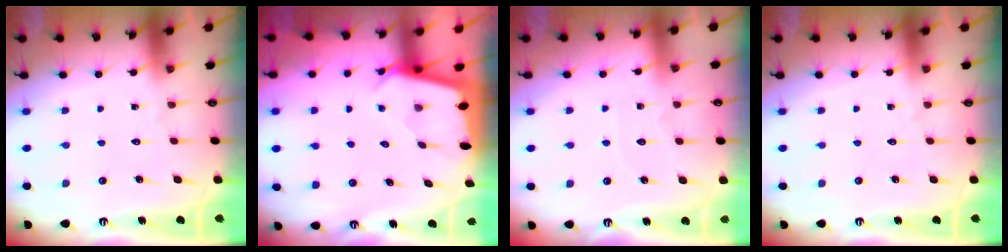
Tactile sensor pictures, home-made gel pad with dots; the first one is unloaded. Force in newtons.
{"total": 2.4, "press": 2.4, "slide": 0.2}
{"total": 2.7, "press": 2.7, "slide": 0.4}
{"total": 0.0}